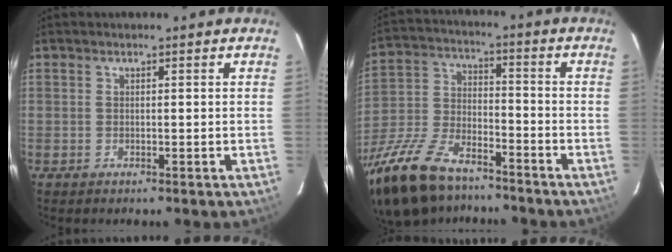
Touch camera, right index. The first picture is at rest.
{"total": 24.6, "force": [-18.2, 10.3, 13.0], "torque": [-0.290, -0.027, -0.316]}